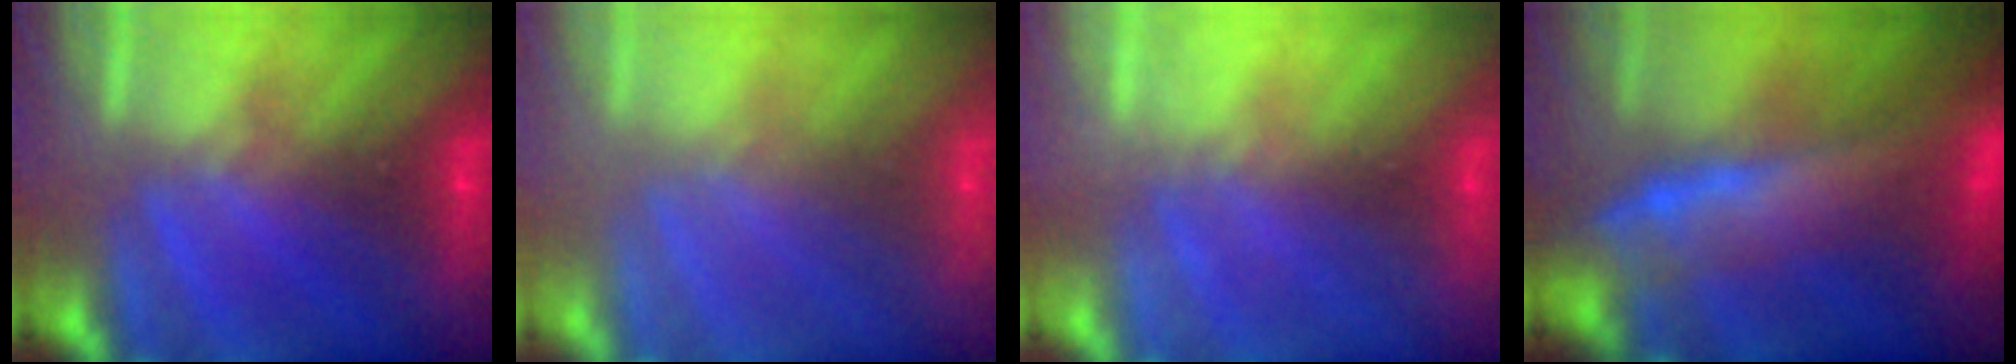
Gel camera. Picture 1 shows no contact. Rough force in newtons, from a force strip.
{"total": 2.9}
{"total": 2.0}
{"total": 8.7}